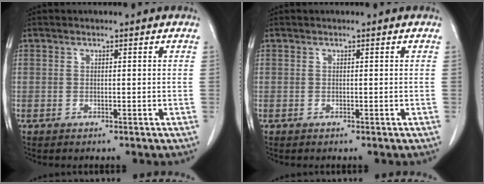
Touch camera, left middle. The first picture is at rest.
{"total": 0.0}